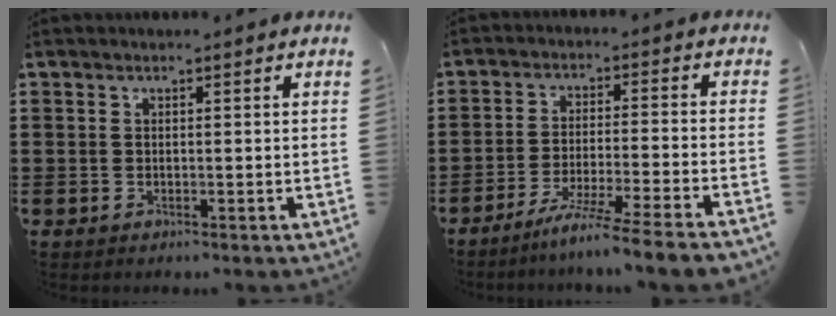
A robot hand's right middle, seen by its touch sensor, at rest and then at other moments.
{"total": 7.0, "force": [-6.0, -1.3, 3.3], "torque": [-0.060, -0.022, -0.119]}